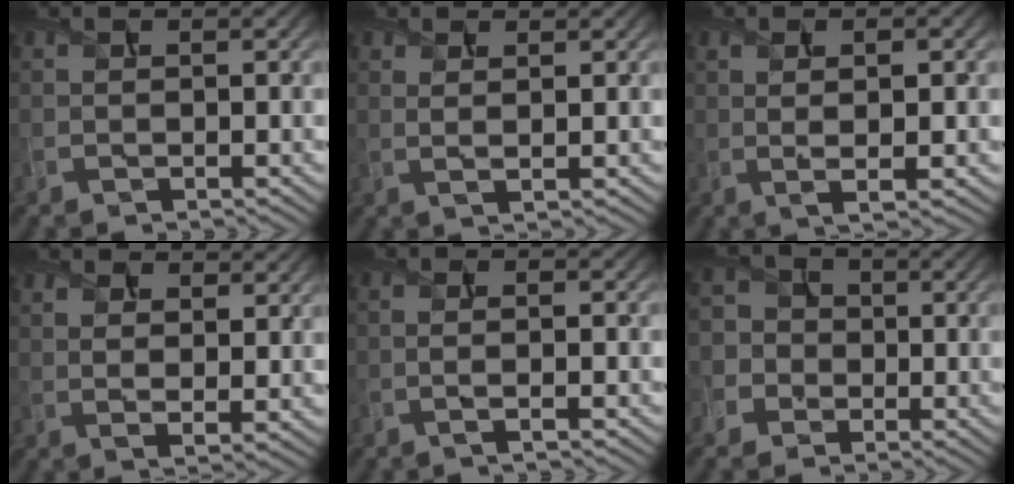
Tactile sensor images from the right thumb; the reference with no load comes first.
{"total": 1.4, "force": [0.8, 0.3, 1.1], "torque": [-0.027, -0.002, 0.015]}
{"total": 3.7, "force": [0.3, 0.8, 3.6], "torque": [-0.069, -0.001, 0.008]}
{"total": 4.9, "force": [2.6, 2.3, 3.4], "torque": [-0.067, -0.008, 0.049]}
{"total": 2.2, "force": [-0.5, 0.6, 2.1], "torque": [-0.034, -0.003, -0.018]}
{"total": 5.4, "force": [-1.2, 5.0, 1.5], "torque": [-0.045, -0.002, -0.043]}